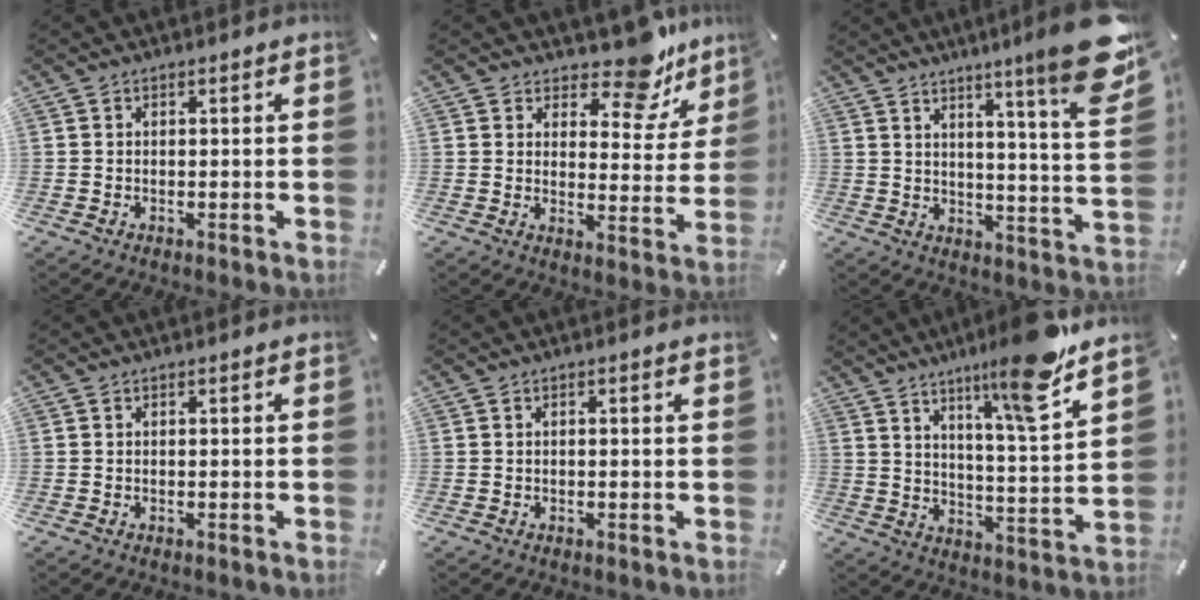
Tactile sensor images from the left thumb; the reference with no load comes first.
{"total": 12.1, "force": [9.8, 4.9, 5.1], "torque": [-0.048, -0.084, 0.168]}
{"total": 14.9, "force": [9.5, 0.5, 11.5], "torque": [-0.169, -0.081, 0.141]}
{"total": 0.0}
{"total": 0.6, "force": [0.1, 0.0, 0.6], "torque": [-0.009, 0.000, 0.002]}
{"total": 15.0, "force": [10.9, 1.7, 10.2], "torque": [-0.168, -0.067, 0.173]}